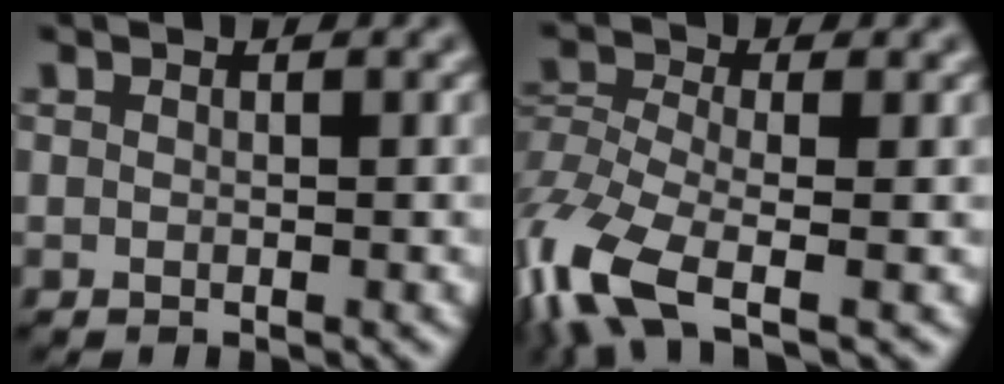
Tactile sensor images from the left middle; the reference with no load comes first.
{"total": 8.7, "force": [-4.8, 3.2, 6.5], "torque": [-0.154, -0.016, -0.104]}